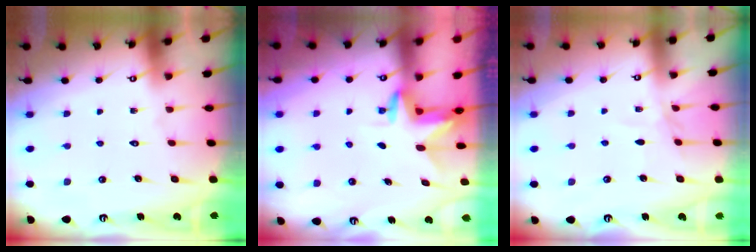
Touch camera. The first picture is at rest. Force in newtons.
{"total": 3.1, "press": 3.1, "slide": 0.2}
{"total": 3.5, "press": 3.4, "slide": 0.4}